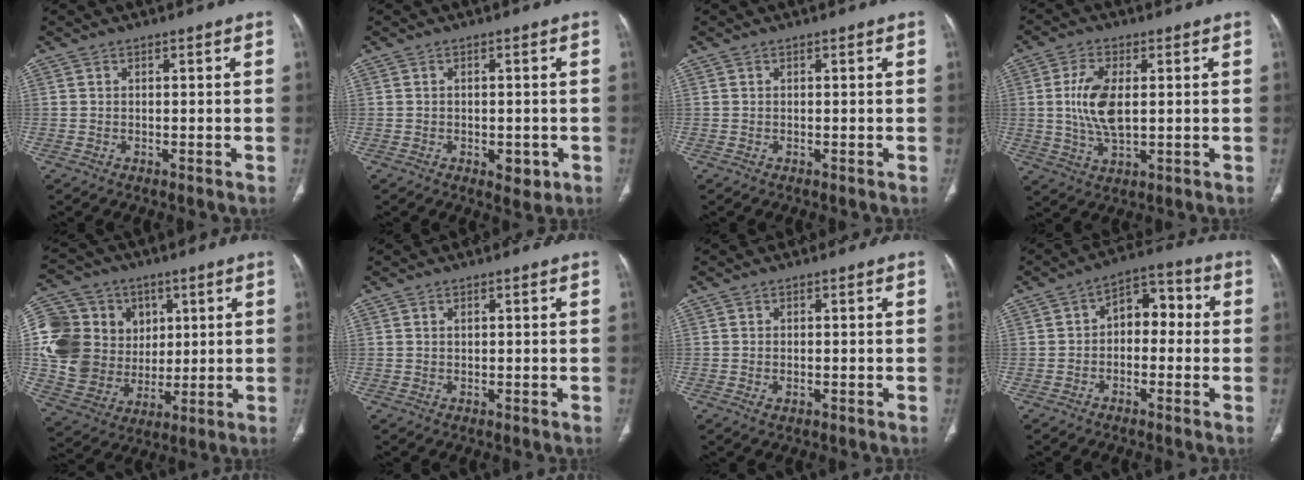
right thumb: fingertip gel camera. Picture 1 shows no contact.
{"total": 3.6, "force": [-1.2, 2.1, 2.7], "torque": [-0.024, 0.001, -0.006]}
{"total": 0.0}
{"total": 9.2, "force": [0.9, 4.4, 8.0], "torque": [-0.168, -0.008, 0.022]}
{"total": 21.5, "force": [3.8, 18.0, 11.2], "torque": [-0.206, 0.016, 0.085]}
{"total": 0.6, "force": [0.3, 0.3, 0.4], "torque": [-0.007, 0.000, 0.005]}
{"total": 1.0, "force": [-0.2, 0.6, 0.8], "torque": [-0.020, 0.004, 0.000]}
{"total": 6.1, "force": [-0.2, 4.1, 4.5], "torque": [-0.041, 0.028, -0.017]}